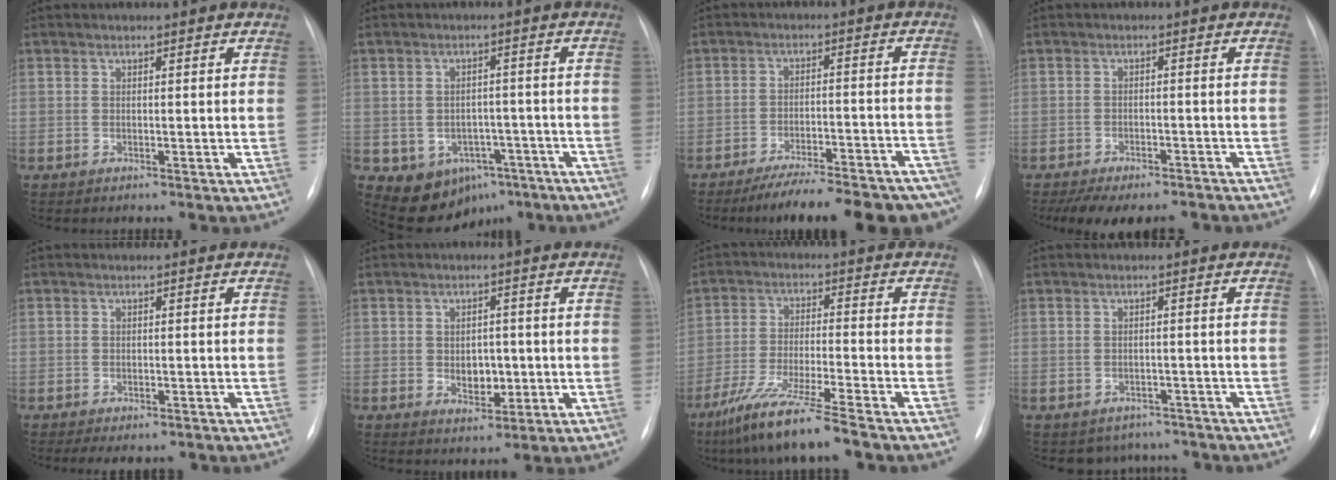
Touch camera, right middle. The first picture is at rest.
{"total": 9.2, "force": [-4.8, 7.0, 3.6], "torque": [-0.048, 0.028, -0.052]}
{"total": 20.6, "force": [-17.8, 4.2, 9.4], "torque": [-0.082, 0.010, -0.237]}
{"total": 11.8, "force": [-9.9, 3.9, 5.0], "torque": [-0.084, 0.004, -0.130]}
{"total": 4.6, "force": [-3.5, 2.3, 1.9], "torque": [-0.018, 0.002, -0.041]}
{"total": 4.1, "force": [-0.5, 2.9, 2.9], "torque": [-0.039, 0.005, 0.001]}
{"total": 11.3, "force": [-8.4, -0.2, 7.6], "torque": [-0.144, -0.038, -0.151]}
{"total": 5.1, "force": [-4.3, 2.8, -0.1], "torque": [0.011, 0.016, -0.052]}